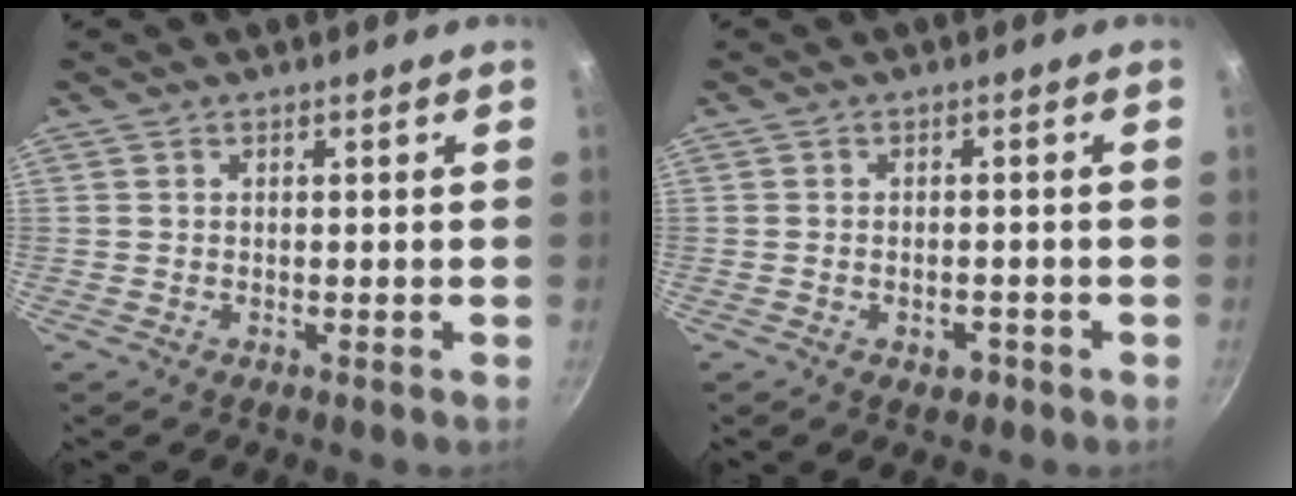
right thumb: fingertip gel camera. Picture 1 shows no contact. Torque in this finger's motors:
{"motor_torque": [-0.04, 0.06, -0.31, 0.17, 0.09]}